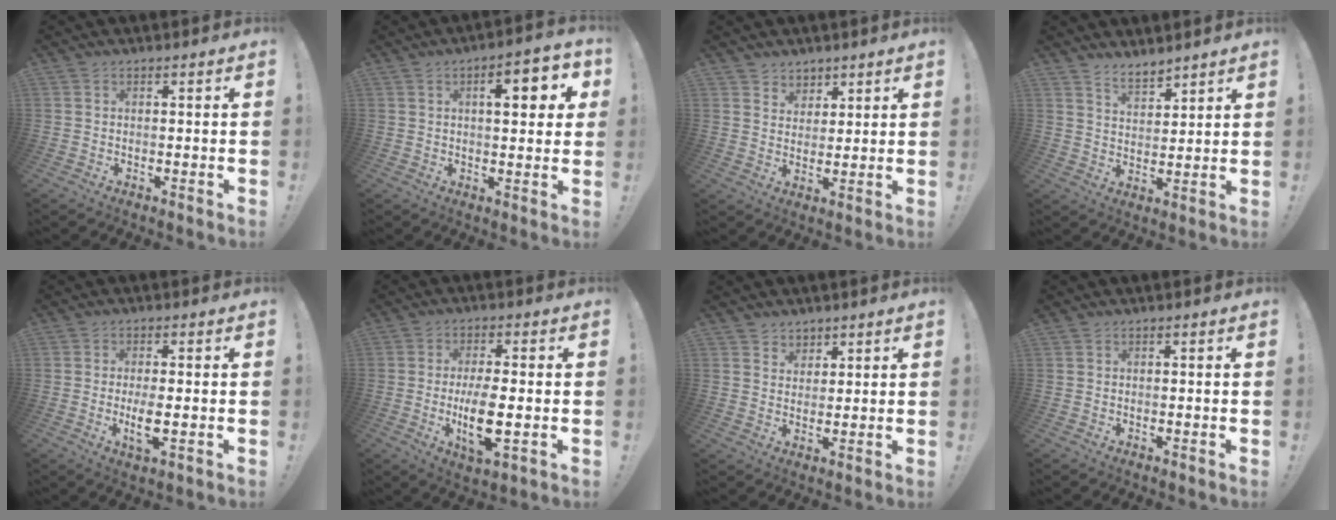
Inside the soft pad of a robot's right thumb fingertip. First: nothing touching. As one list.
[{"total": 8.4, "force": [2.5, 3.0, 7.4], "torque": [-0.090, -0.006, 0.029]}, {"total": 5.8, "force": [4.0, 4.2, -0.2], "torque": [0.011, -0.034, 0.077]}, {"total": 6.2, "force": [5.5, 2.3, 1.7], "torque": [-0.027, -0.037, 0.103]}, {"total": 5.4, "force": [-1.0, 1.2, 5.1], "torque": [-0.101, -0.012, -0.019]}, {"total": 10.4, "force": [-1.7, 3.2, 9.7], "torque": [-0.187, -0.009, -0.031]}, {"total": 4.6, "force": [3.3, 3.1, -0.1], "torque": [0.008, -0.024, 0.062]}, {"total": 0.0}]